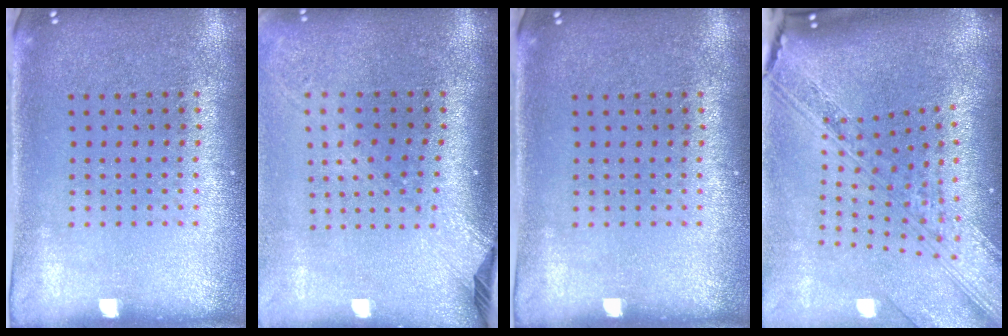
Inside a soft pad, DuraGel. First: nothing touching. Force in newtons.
{"total": 2.3, "press": 1.7, "slide": 1.5}
{"total": 0.0}
{"total": 4.1, "press": 2.9, "slide": 2.9}